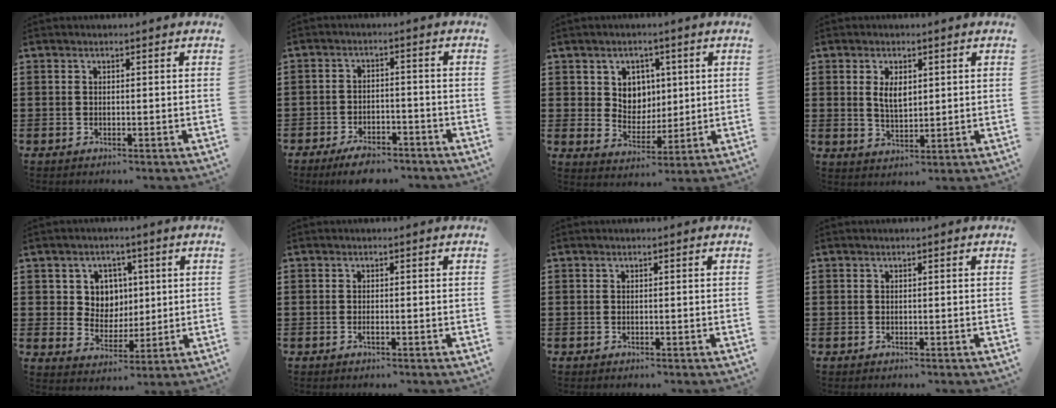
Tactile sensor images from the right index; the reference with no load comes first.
{"total": 4.0, "force": [-3.7, 0.9, 1.2], "torque": [-0.021, 0.010, -0.071]}
{"total": 5.2, "force": [2.2, 4.6, 1.1], "torque": [-0.038, 0.005, 0.037]}
{"total": 3.7, "force": [1.0, 1.9, 2.9], "torque": [-0.054, 0.003, 0.015]}
{"total": 5.7, "force": [1.9, 5.2, 1.4], "torque": [-0.049, 0.011, 0.032]}
{"total": 0.6, "force": [-0.3, 0.1, 0.5], "torque": [-0.010, -0.003, -0.004]}
{"total": 0.0}
{"total": 0.0}